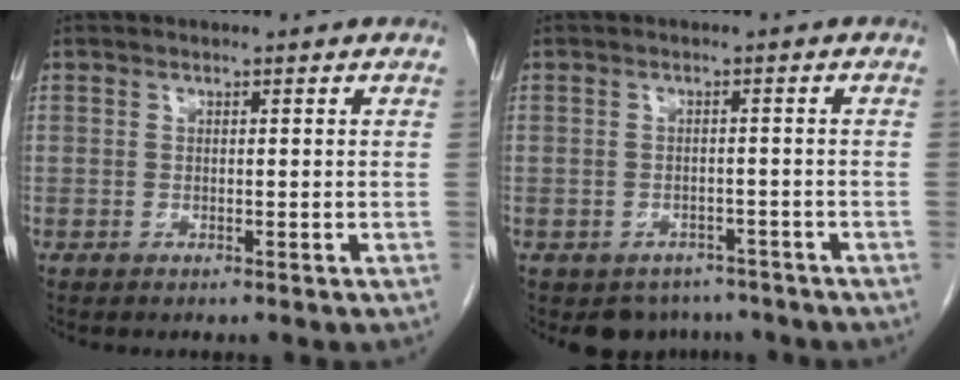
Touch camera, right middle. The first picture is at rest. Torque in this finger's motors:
{"motor_torque": [0.02, -0.02, -0.08, 0.00]}